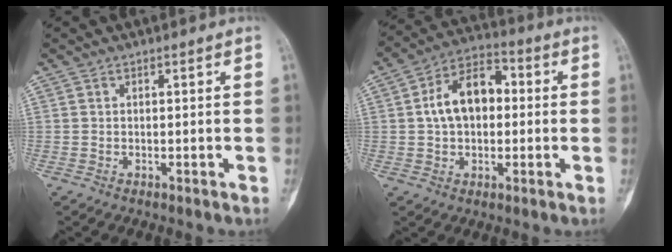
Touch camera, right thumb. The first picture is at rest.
{"total": 11.6, "force": [0.9, 7.8, 8.6], "torque": [-0.127, 0.030, 0.007]}